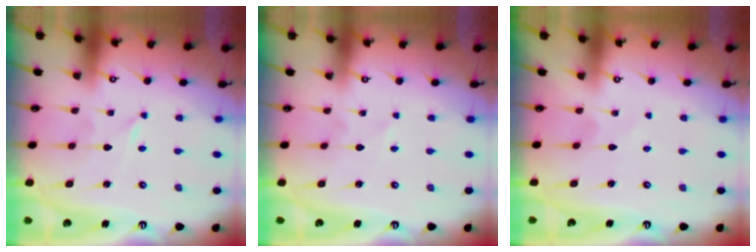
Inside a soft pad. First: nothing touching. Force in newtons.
{"total": 0.9, "press": 0.9, "slide": 0.2}
{"total": 1.6, "press": 1.6, "slide": 0.2}